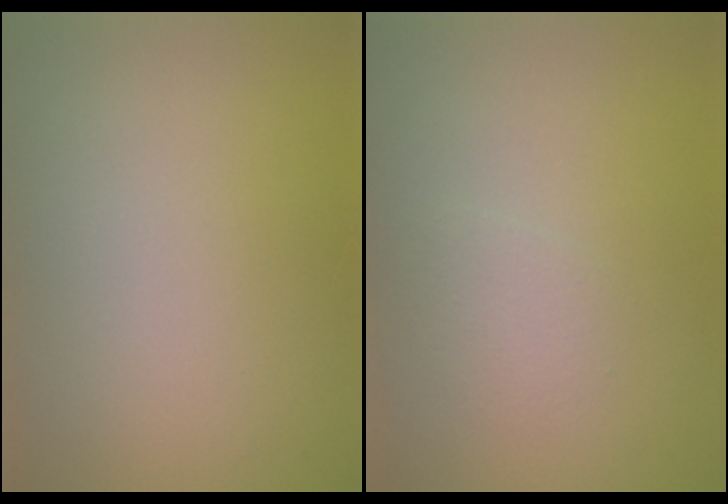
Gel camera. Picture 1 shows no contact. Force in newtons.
{"total": 1.3, "press": 1.3, "slide": 0.2}